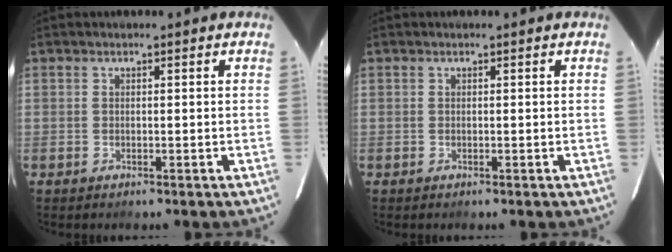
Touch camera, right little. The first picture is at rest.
{"total": 0.0}